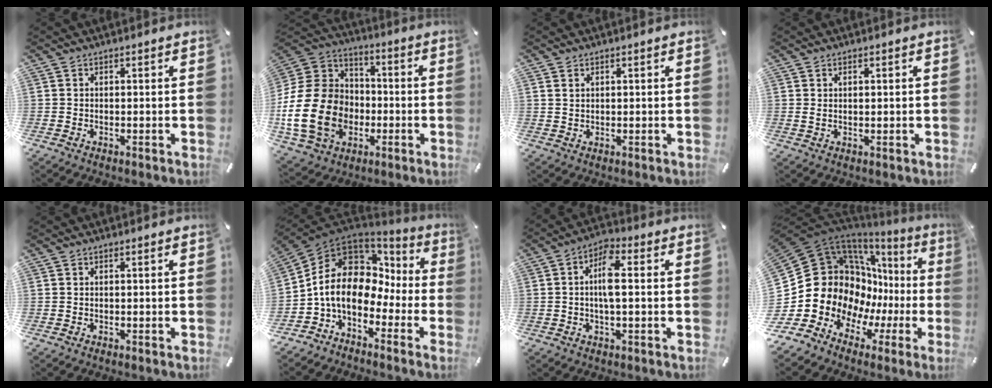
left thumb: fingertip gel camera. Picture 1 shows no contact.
{"total": 22.4, "force": [-5.7, 17.6, 12.6], "torque": [-0.256, 0.027, -0.089]}
{"total": 1.4, "force": [0.8, 1.0, 0.6], "torque": [-0.014, 0.002, 0.014]}
{"total": 1.5, "force": [0.5, 0.6, 1.2], "torque": [-0.025, 0.001, 0.009]}
{"total": 0.0}
{"total": 12.0, "force": [-0.1, 9.4, 7.6], "torque": [-0.169, -0.014, -0.012]}
{"total": 7.4, "force": [0.4, 2.9, 6.8], "torque": [-0.126, 0.009, 0.003]}
{"total": 20.3, "force": [2.5, 17.3, 10.3], "torque": [-0.206, -0.061, 0.092]}